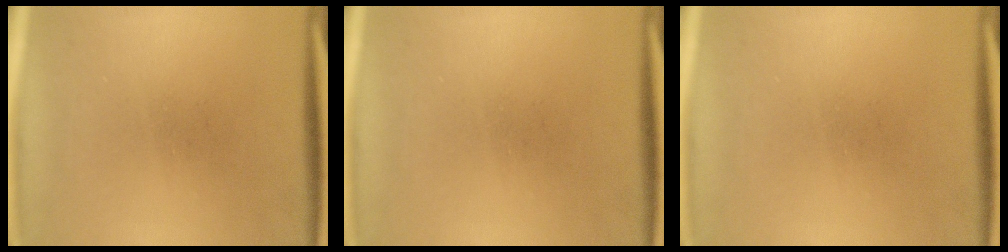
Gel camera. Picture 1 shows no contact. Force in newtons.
{"total": 0.0}
{"total": 0.0}